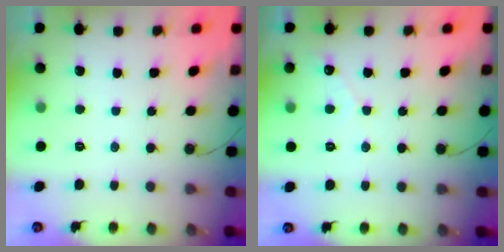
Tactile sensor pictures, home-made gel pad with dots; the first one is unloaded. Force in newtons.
{"total": 2.5, "press": 2.5, "slide": 0.1}